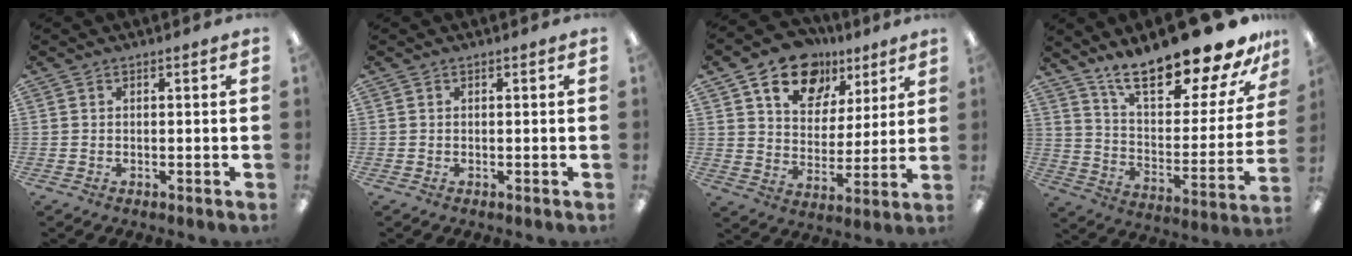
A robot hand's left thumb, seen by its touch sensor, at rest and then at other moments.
{"total": 0.0}
{"total": 15.4, "force": [10.0, 10.0, 6.2], "torque": [-0.092, -0.055, 0.181]}
{"total": 23.4, "force": [19.4, 5.9, 11.7], "torque": [-0.167, -0.141, 0.321]}